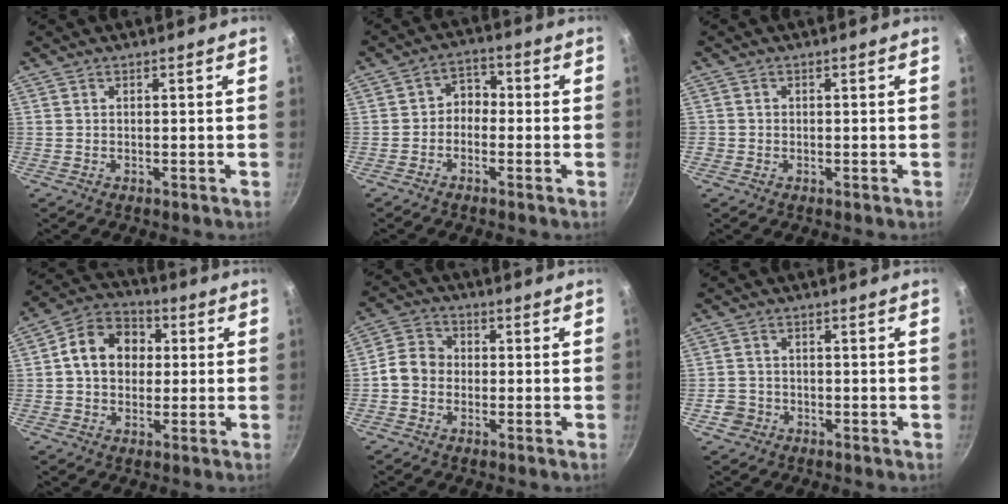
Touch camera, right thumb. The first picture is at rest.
{"total": 4.1, "force": [-1.2, 3.3, 2.2], "torque": [-0.010, 0.026, -0.032]}
{"total": 1.1, "force": [-0.4, 1.0, 0.2], "torque": [-0.002, 0.002, -0.007]}
{"total": 11.8, "force": [1.3, 9.4, 7.0], "torque": [-0.085, 0.023, 0.004]}
{"total": 6.4, "force": [-0.8, 5.5, 3.2], "torque": [-0.031, 0.018, -0.032]}
{"total": 3.2, "force": [-1.4, 2.9, 0.7], "torque": [-0.002, 0.021, -0.020]}